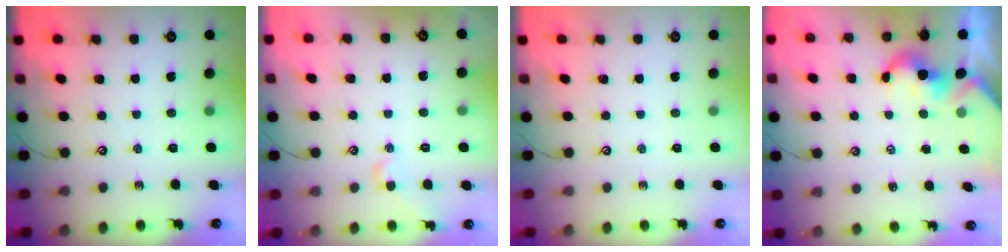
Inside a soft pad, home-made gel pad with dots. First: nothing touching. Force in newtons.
{"total": 1.2, "press": 1.1, "slide": 0.4}
{"total": 0.0}
{"total": 1.9, "press": 1.9, "slide": 0.2}